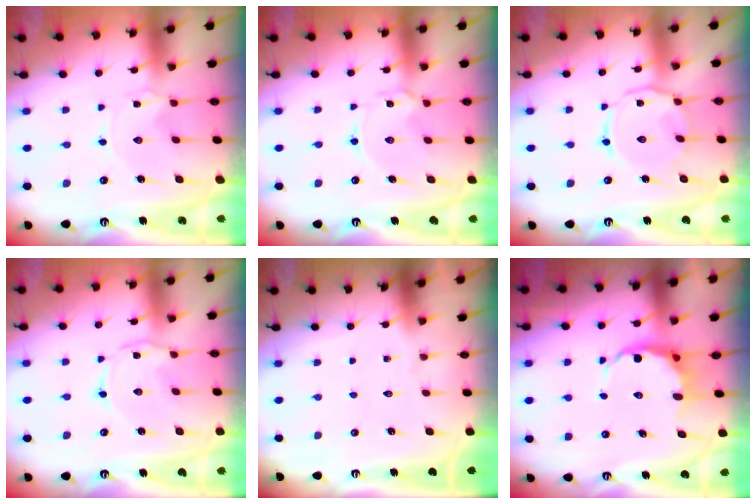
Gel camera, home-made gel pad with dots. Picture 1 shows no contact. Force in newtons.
{"total": 2.3, "press": 2.3, "slide": 0.3}
{"total": 7.3, "press": 7.3, "slide": 0.6}
{"total": 1.5, "press": 1.5, "slide": 0.3}
{"total": 0.0}
{"total": 6.8, "press": 6.6, "slide": 1.8}